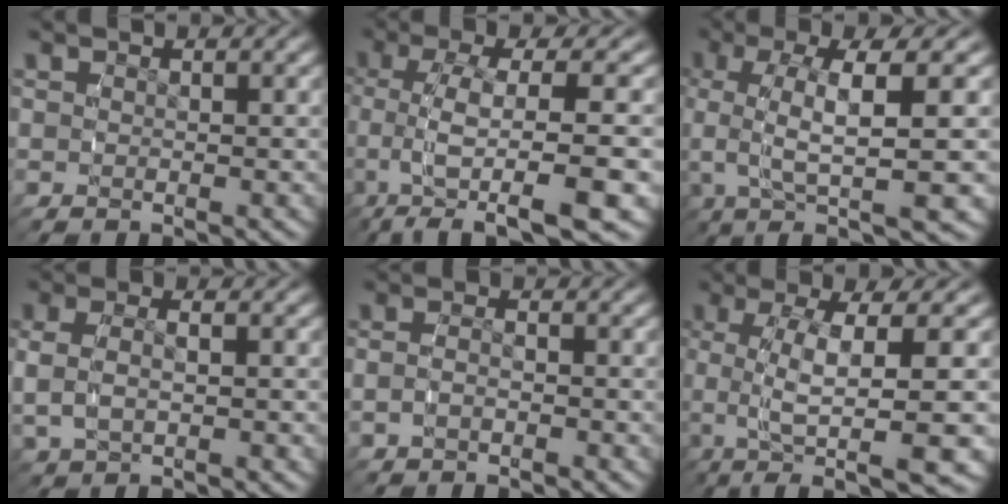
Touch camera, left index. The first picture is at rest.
{"total": 9.1, "force": [-4.8, 3.3, 7.0], "torque": [-0.140, -0.034, -0.054]}
{"total": 8.0, "force": [-0.2, 2.8, 7.4], "torque": [-0.136, -0.008, 0.003]}
{"total": 3.2, "force": [0.2, 1.9, 2.6], "torque": [-0.064, -0.004, 0.011]}
{"total": 1.7, "force": [-1.0, 0.7, 1.2], "torque": [-0.029, -0.009, -0.011]}
{"total": 9.0, "force": [-3.4, 2.9, 7.8], "torque": [-0.136, -0.022, -0.036]}